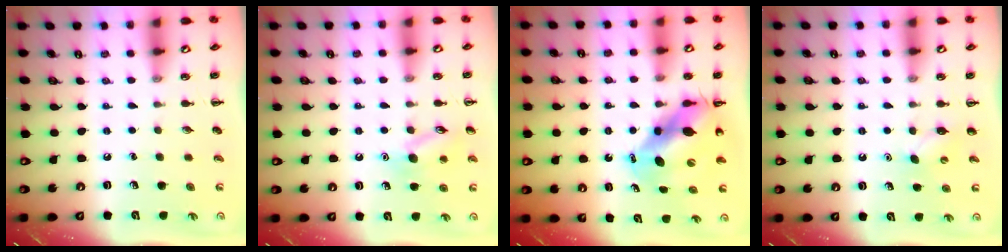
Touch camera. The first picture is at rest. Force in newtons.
{"total": 10.6, "press": 10.5, "slide": 1.6}
{"total": 11.1, "press": 10.7, "slide": 3.2}
{"total": 3.0, "press": 2.9, "slide": 0.7}